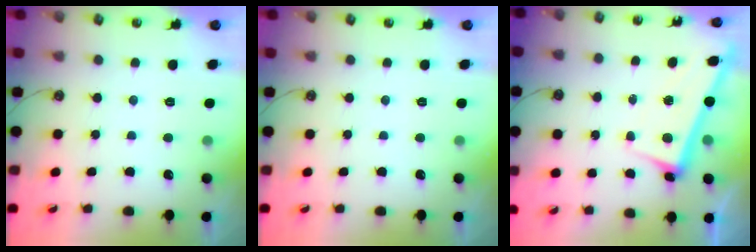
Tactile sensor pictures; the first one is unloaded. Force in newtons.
{"total": 0.0}
{"total": 2.6, "press": 2.5, "slide": 0.7}